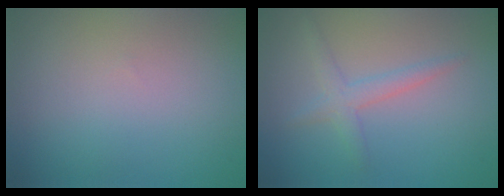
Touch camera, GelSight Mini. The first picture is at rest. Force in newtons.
{"total": 2.0, "press": 1.9, "slide": 0.2}